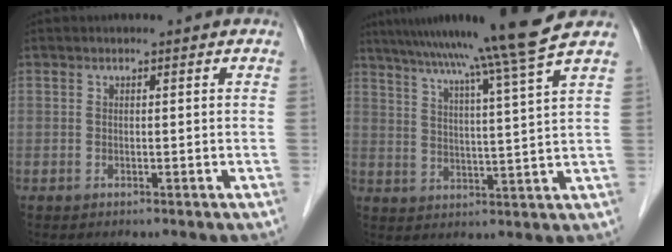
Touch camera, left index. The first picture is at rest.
{"total": 14.9, "force": [12.2, -3.5, 7.7], "torque": [-0.125, -0.026, 0.171]}